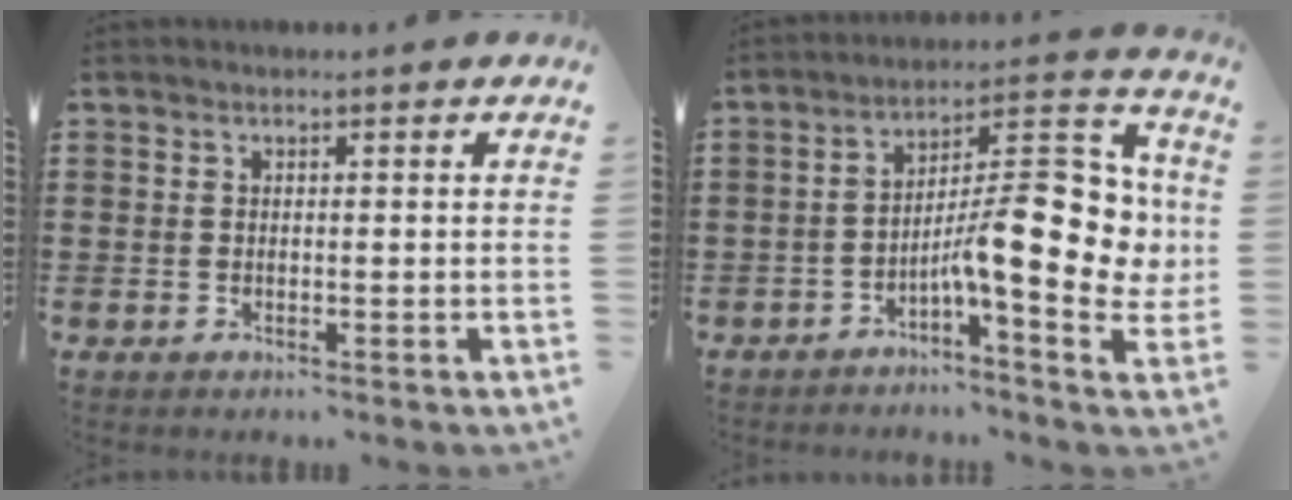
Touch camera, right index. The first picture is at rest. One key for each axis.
{"total": 14.5, "fx": -1.1, "fy": 4.3, "fz": 13.8, "tx": -0.209, "ty": -0.017, "tz": -0.019}